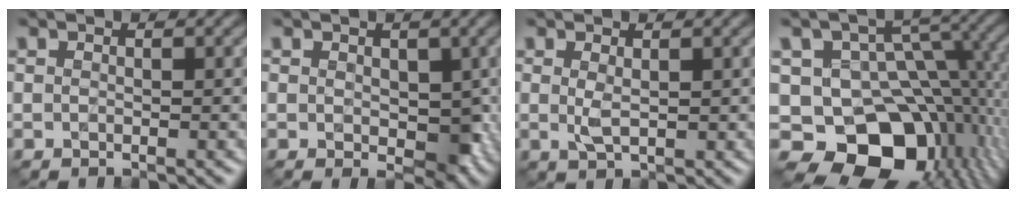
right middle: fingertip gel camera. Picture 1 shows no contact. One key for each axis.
{"total": 3.6, "fx": 0.0, "fy": 2.5, "fz": 2.6, "tx": -0.042, "ty": -0.003, "tz": -0.004}
{"total": 1.8, "fx": 0.2, "fy": 0.6, "fz": 1.7, "tx": -0.038, "ty": -0.001, "tz": 0.007}
{"total": 14.4, "fx": -5.4, "fy": 9.6, "fz": 9.3, "tx": -0.148, "ty": -0.005, "tz": -0.080}